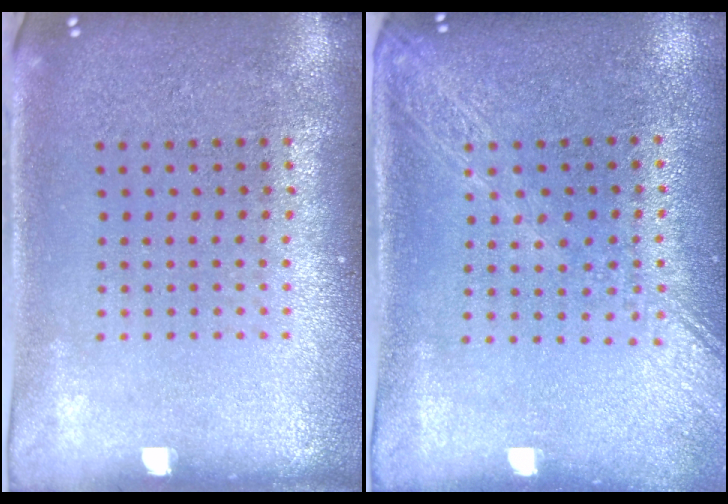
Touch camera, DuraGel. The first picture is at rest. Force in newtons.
{"total": 1.9, "press": 1.7, "slide": 1.0}